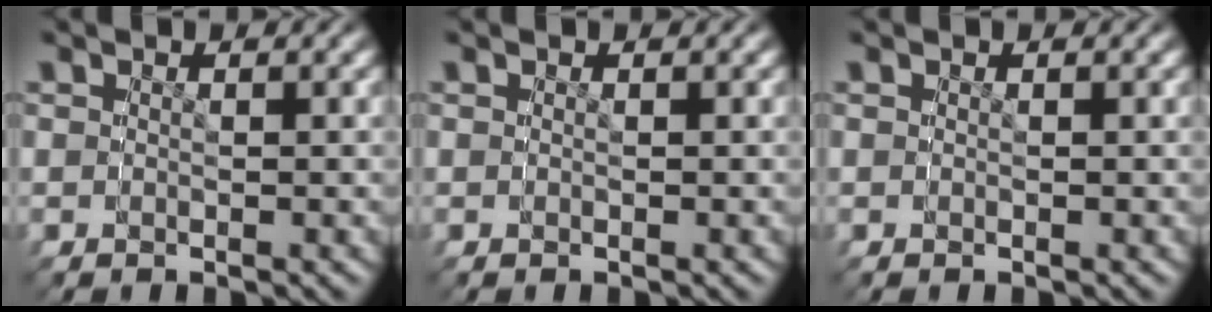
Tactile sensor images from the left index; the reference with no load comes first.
{"total": 0.0}
{"total": 0.0}